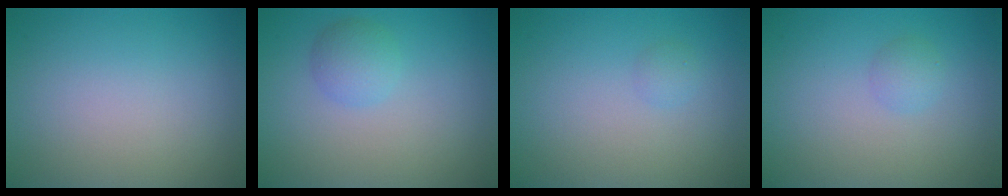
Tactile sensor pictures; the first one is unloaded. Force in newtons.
{"total": 2.1, "press": 2.1, "slide": 0.2}
{"total": 0.7, "press": 0.7, "slide": 0.0}
{"total": 1.2, "press": 1.2, "slide": 0.1}